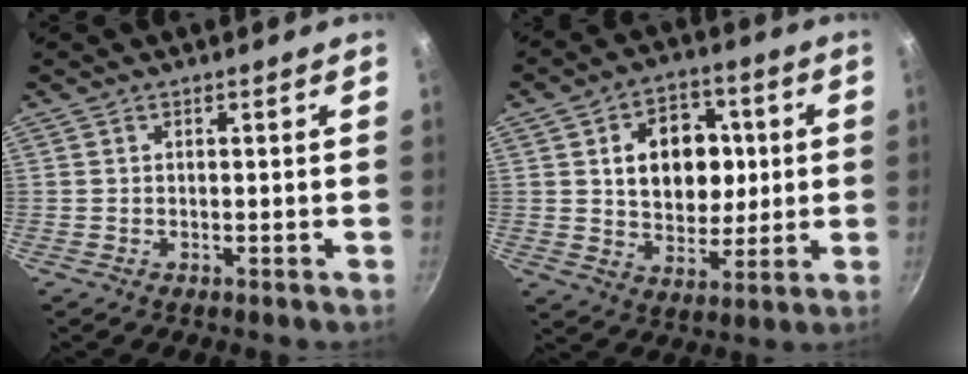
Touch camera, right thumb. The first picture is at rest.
{"total": 14.5, "force": [2.5, 10.9, 9.3], "torque": [-0.090, 0.000, 0.041]}